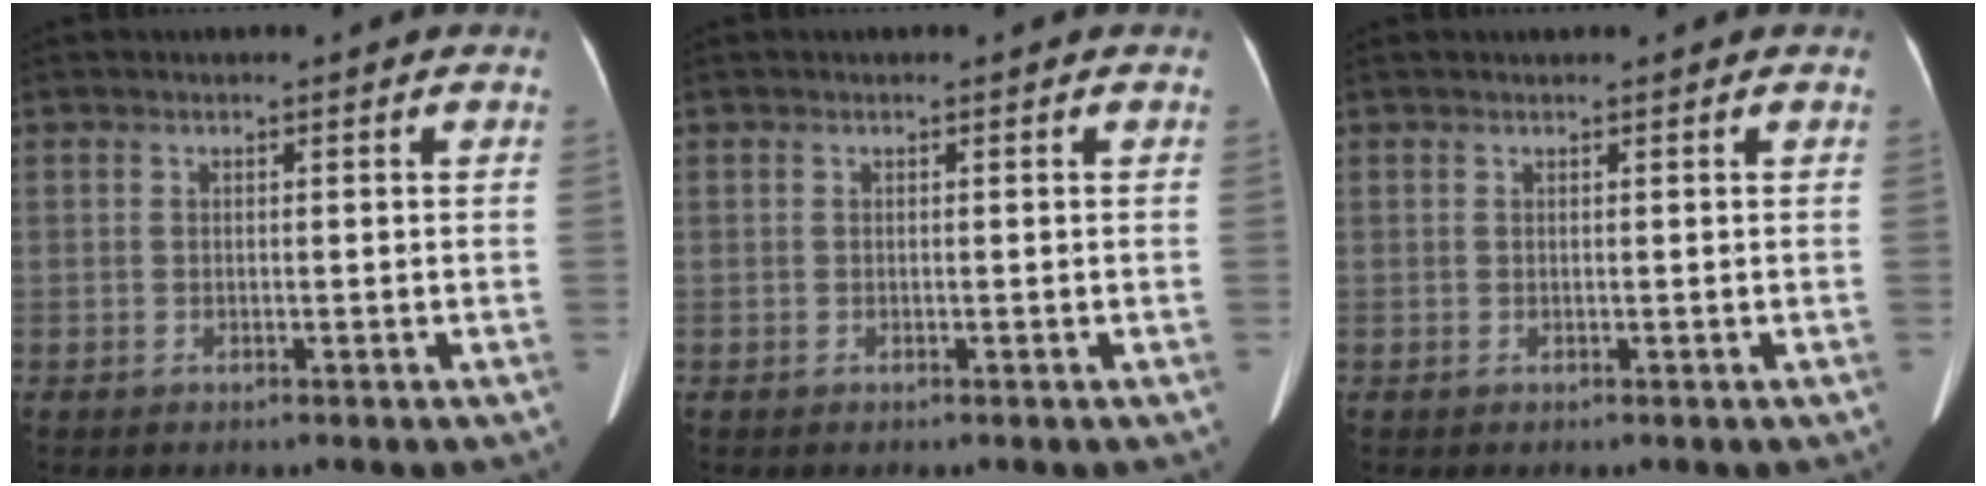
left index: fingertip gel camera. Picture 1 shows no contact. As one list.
[{"total": 0.0}, {"total": 0.9, "force": [0.8, 0.0, 0.3], "torque": [-0.004, 0.016, 0.018]}]